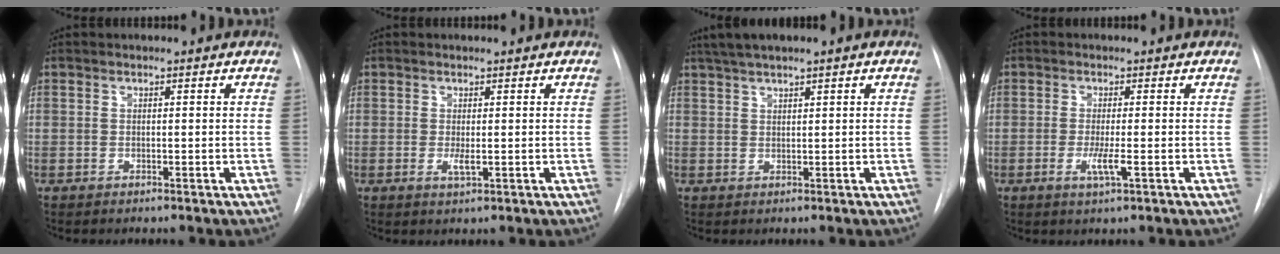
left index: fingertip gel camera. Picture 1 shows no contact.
{"total": 1.6, "force": [0.0, 0.3, 1.5], "torque": [-0.031, -0.004, 0.003]}
{"total": 4.1, "force": [3.0, 0.3, 2.8], "torque": [-0.056, 0.021, 0.056]}
{"total": 2.9, "force": [-0.8, -0.1, 2.8], "torque": [-0.054, -0.008, -0.013]}